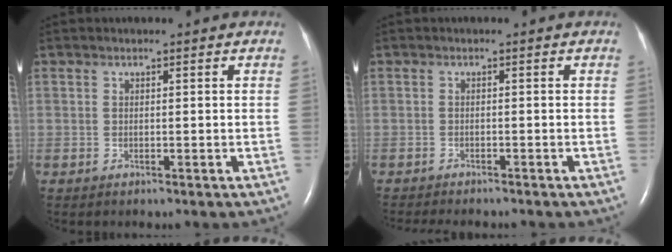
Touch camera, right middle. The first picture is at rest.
{"total": 7.0, "force": [-6.2, 1.3, 2.8], "torque": [-0.036, -0.008, -0.088]}